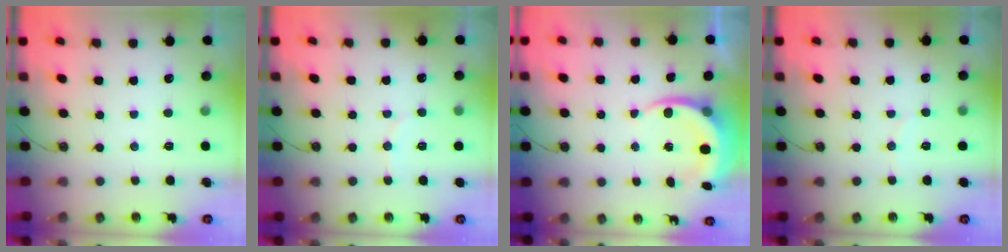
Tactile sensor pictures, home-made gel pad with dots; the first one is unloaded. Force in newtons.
{"total": 5.5, "press": 5.4, "slide": 1.0}
{"total": 6.2, "press": 6.2, "slide": 0.7}
{"total": 3.4, "press": 3.3, "slide": 0.4}